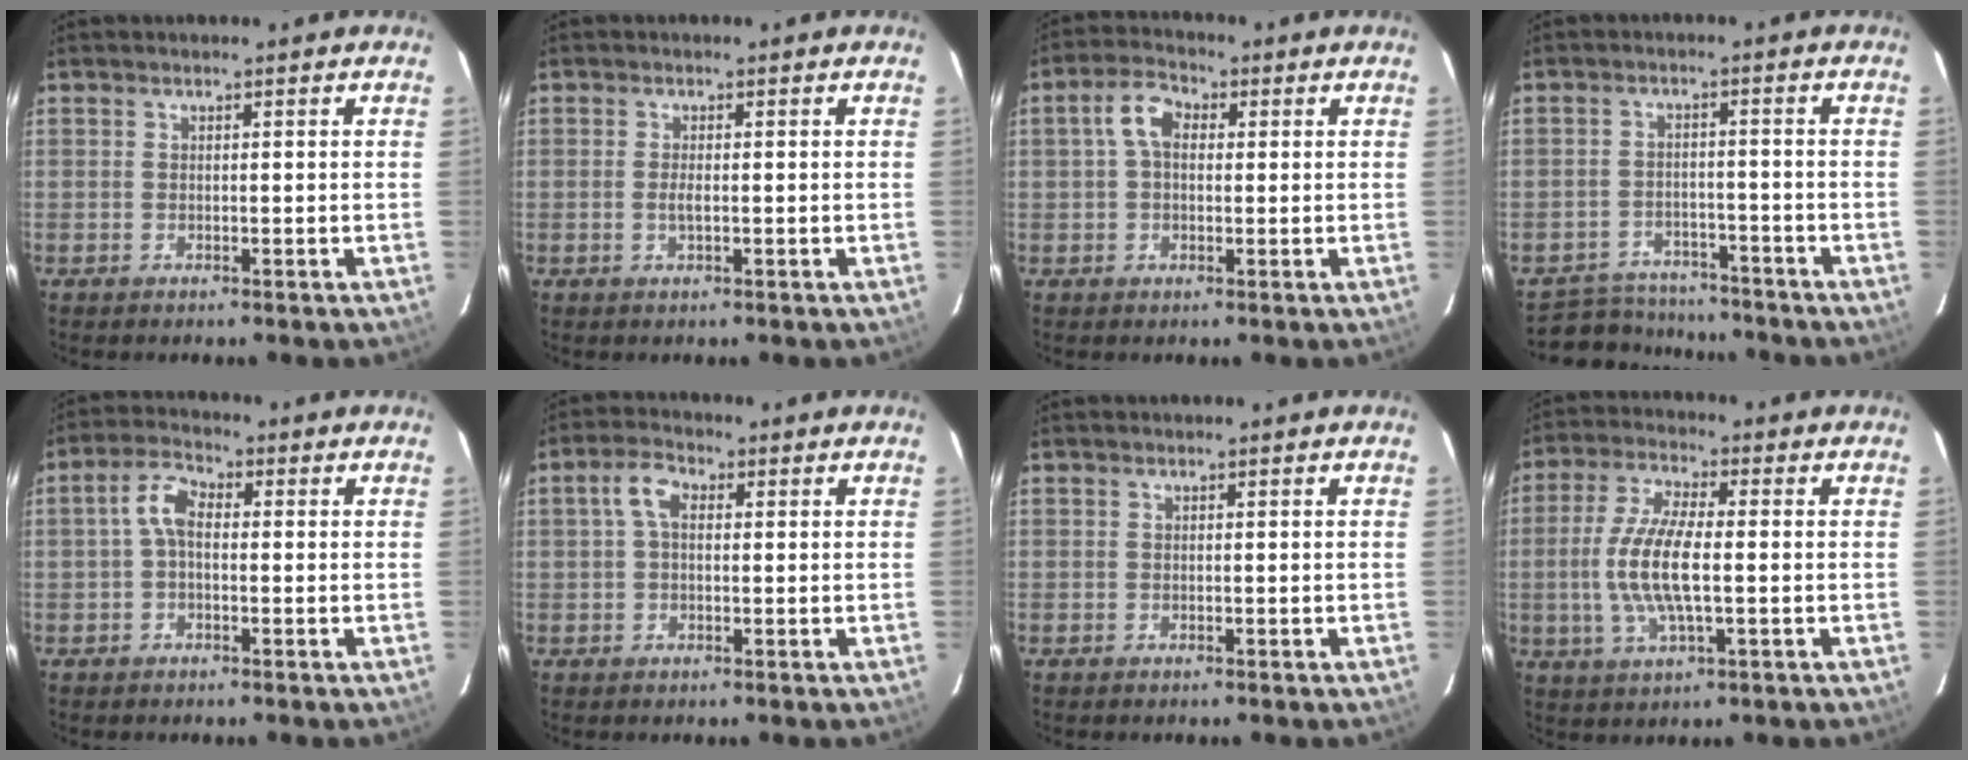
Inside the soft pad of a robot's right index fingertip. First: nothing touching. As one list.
[{"total": 1.4, "force": [-0.2, 0.4, 1.3], "torque": [-0.026, -0.003, -0.004]}, {"total": 5.3, "force": [0.9, 3.4, 3.9], "torque": [-0.077, 0.021, 0.016]}, {"total": 10.6, "force": [-9.5, 4.4, 2.0], "torque": [-0.060, 0.016, -0.133]}, {"total": 4.4, "force": [-0.1, 2.6, 3.6], "torque": [-0.076, 0.018, -0.002]}, {"total": 4.1, "force": [0.8, 2.5, 3.2], "torque": [-0.064, 0.016, 0.014]}, {"total": 0.0}, {"total": 11.1, "force": [-0.9, 3.2, 10.6], "torque": [-0.220, -0.001, -0.019]}]